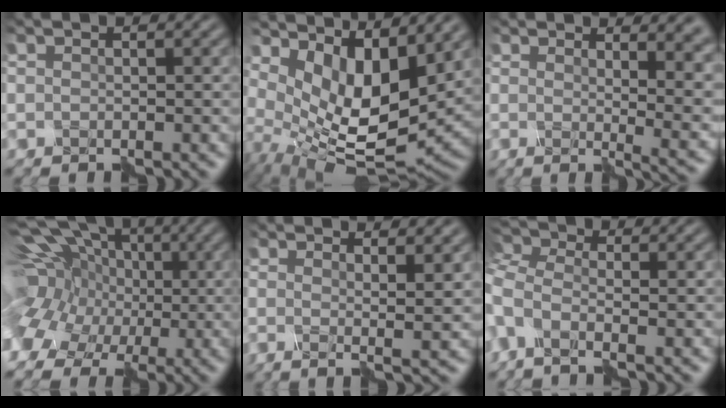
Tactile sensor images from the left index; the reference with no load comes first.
{"total": 9.1, "force": [2.9, 4.4, 7.5], "torque": [-0.134, -0.028, 0.060]}
{"total": 10.7, "force": [3.6, 4.6, 9.0], "torque": [-0.059, 0.010, 0.051]}
{"total": 18.5, "force": [-2.3, 15.3, 10.2], "torque": [-0.215, 0.018, -0.060]}
{"total": 3.7, "force": [2.4, 0.9, 2.6], "torque": [-0.027, 0.011, 0.014]}
{"total": 4.1, "force": [-1.3, 2.0, 3.3], "torque": [-0.078, 0.002, -0.030]}